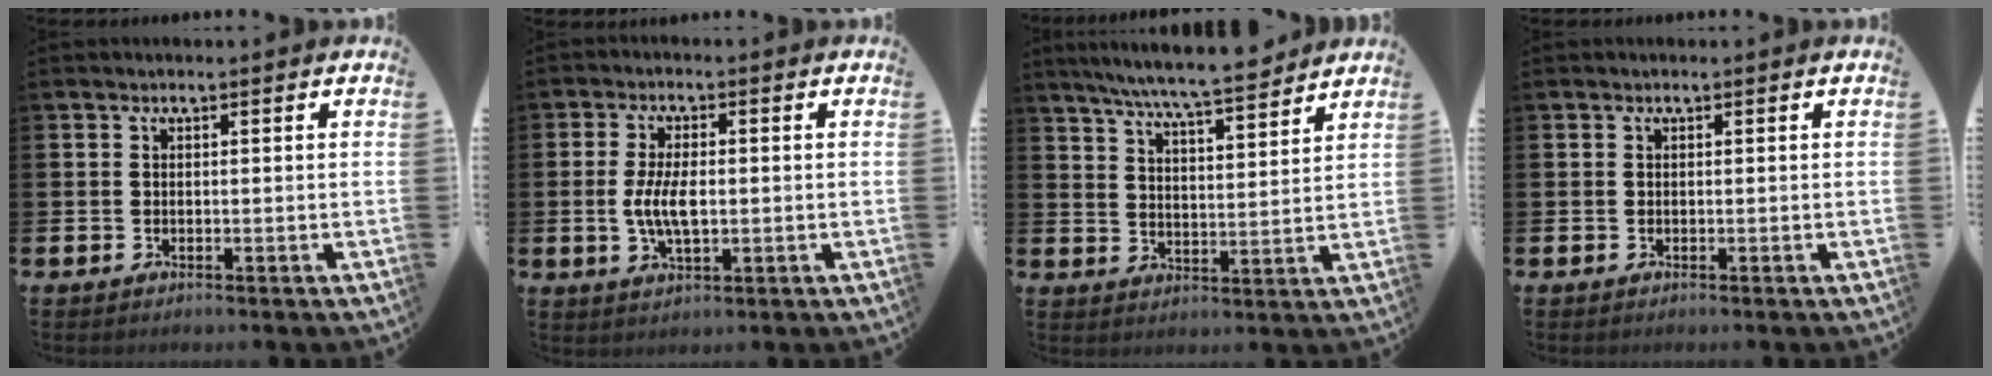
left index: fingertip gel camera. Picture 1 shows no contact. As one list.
[{"total": 5.4, "force": [0.0, 2.4, 4.9], "torque": [-0.100, 0.000, -0.007]}, {"total": 7.9, "force": [7.4, 0.2, 2.7], "torque": [-0.069, -0.045, 0.130]}, {"total": 0.0}]